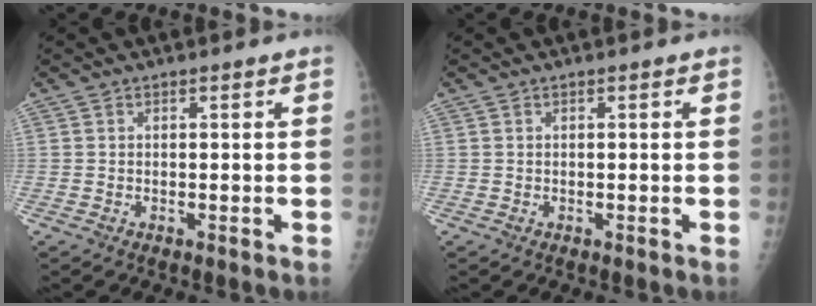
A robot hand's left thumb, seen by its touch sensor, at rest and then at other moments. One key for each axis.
{"total": 0.0}